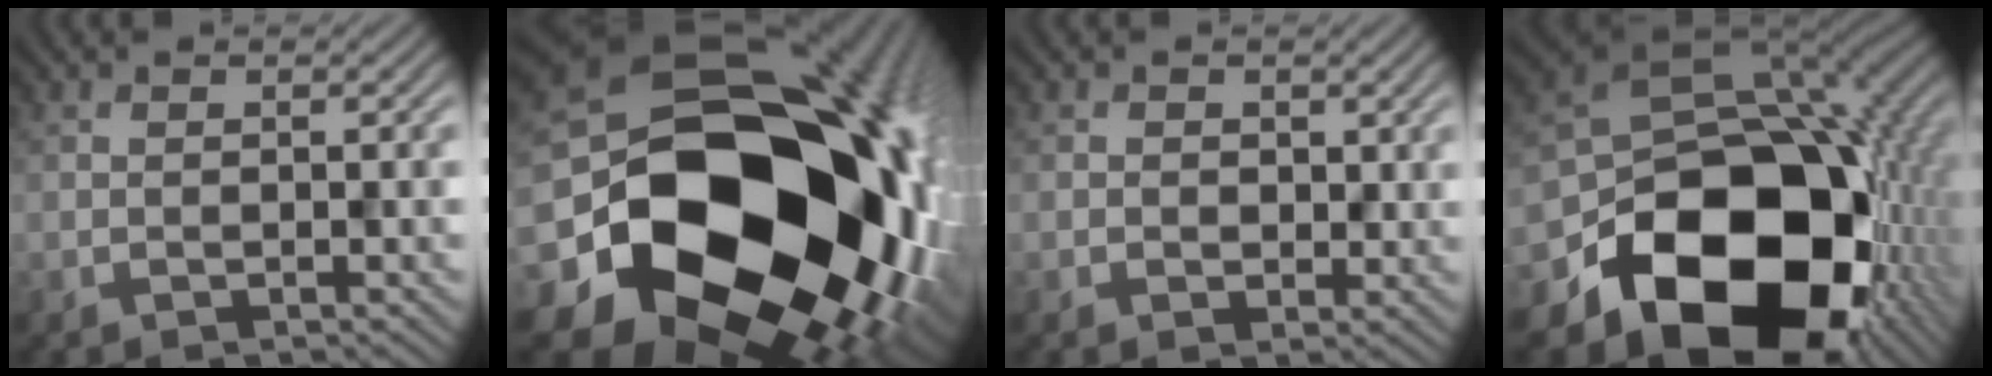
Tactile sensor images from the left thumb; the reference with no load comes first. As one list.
[{"total": 25.2, "force": [-4.9, 20.0, 14.6], "torque": [-0.255, -0.068, -0.116]}, {"total": 1.7, "force": [0.4, 1.6, 0.7], "torque": [-0.016, -0.009, 0.002]}, {"total": 21.2, "force": [-7.5, 15.2, 12.7], "torque": [-0.245, -0.064, -0.106]}]